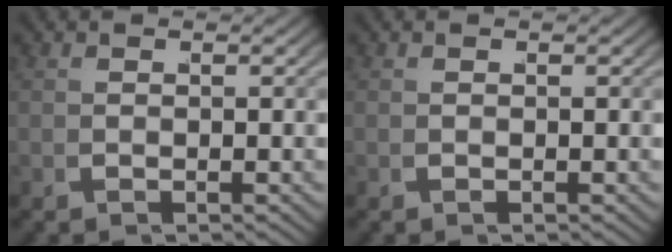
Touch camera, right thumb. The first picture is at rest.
{"total": 0.0}